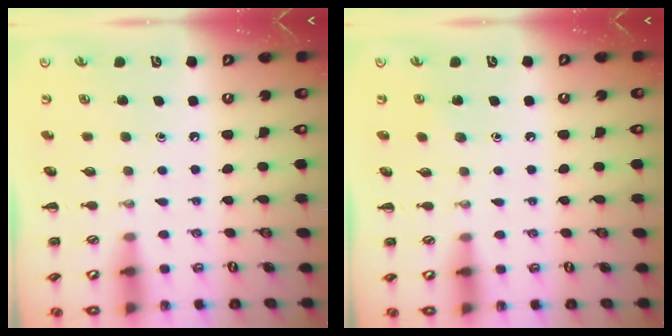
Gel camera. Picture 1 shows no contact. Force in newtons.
{"total": 3.5, "press": 3.3, "slide": 1.2}